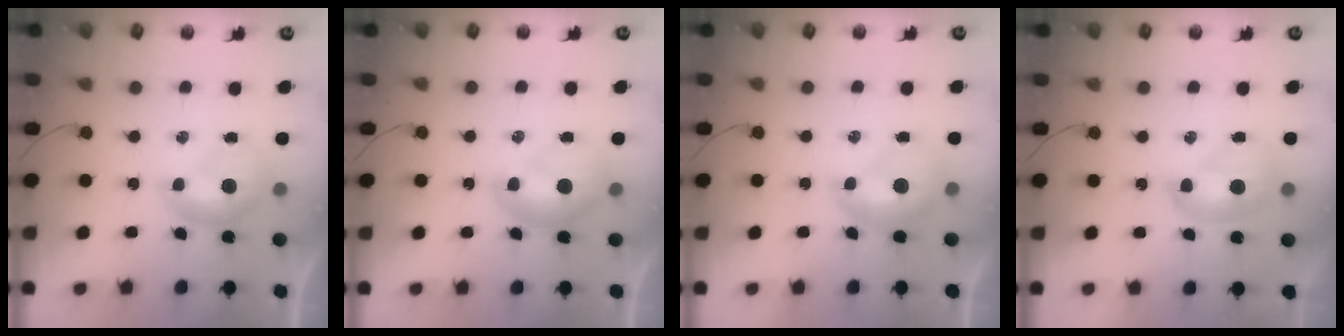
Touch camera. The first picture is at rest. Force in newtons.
{"total": 2.1, "press": 2.0, "slide": 0.6}
{"total": 1.5, "press": 1.4, "slide": 0.3}
{"total": 2.5, "press": 2.5, "slide": 0.2}